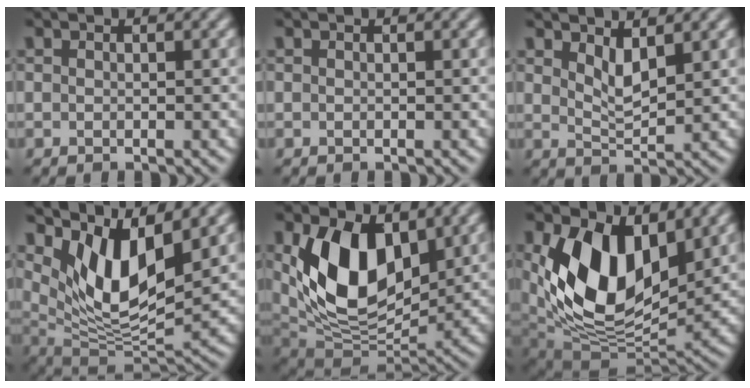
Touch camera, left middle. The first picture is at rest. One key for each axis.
{"total": 0.0}
{"total": 2.3, "fx": 1.2, "fy": 0.8, "fz": 1.9, "tx": -0.042, "ty": -0.012, "tz": 0.027}
{"total": 8.8, "fx": 4.0, "fy": 3.5, "fz": 7.0, "tx": -0.138, "ty": -0.017, "tz": 0.079}
{"total": 10.4, "fx": 2.6, "fy": 6.2, "fz": 7.9, "tx": -0.158, "ty": -0.016, "tz": 0.046}
{"total": 11.8, "fx": 2.9, "fy": 7.0, "fz": 9.0, "tx": -0.172, "ty": -0.023, "tz": 0.051}